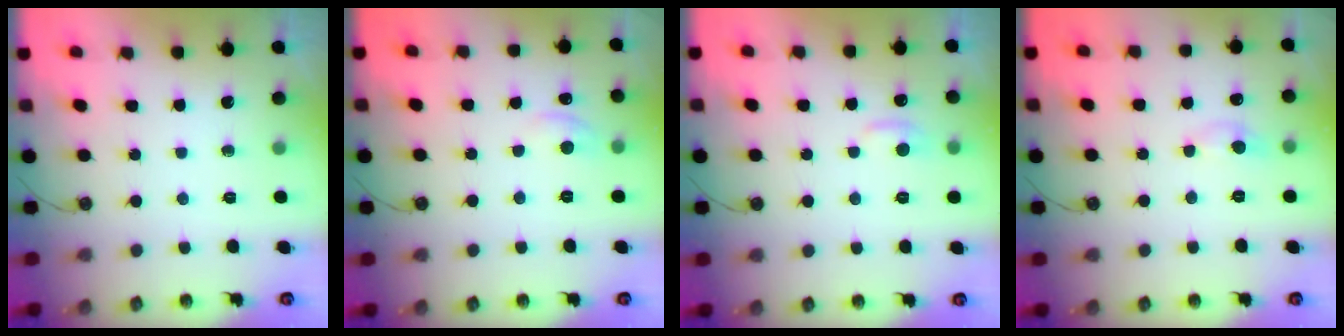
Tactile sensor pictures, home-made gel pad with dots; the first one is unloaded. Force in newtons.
{"total": 0.7, "press": 0.5, "slide": 0.6}
{"total": 1.2, "press": 0.9, "slide": 0.8}
{"total": 1.7, "press": 1.7, "slide": 0.2}